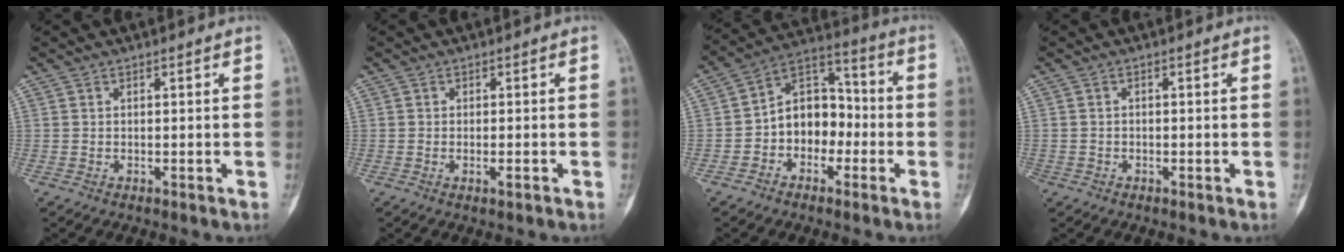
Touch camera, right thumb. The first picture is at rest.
{"total": 1.5, "force": [-0.6, 0.4, 1.3], "torque": [-0.023, 0.000, -0.007]}
{"total": 11.2, "force": [-2.5, 8.4, 6.9], "torque": [-0.070, 0.050, -0.056]}
{"total": 0.9, "force": [-0.6, 0.7, -0.1], "torque": [0.008, 0.004, -0.015]}